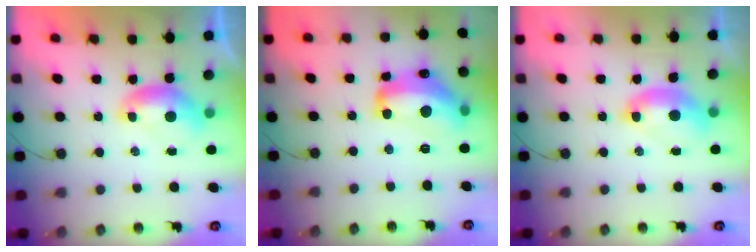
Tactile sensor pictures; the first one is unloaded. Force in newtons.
{"total": 12.7, "press": 12.7, "slide": 0.9}
{"total": 2.7, "press": 2.6, "slide": 0.6}